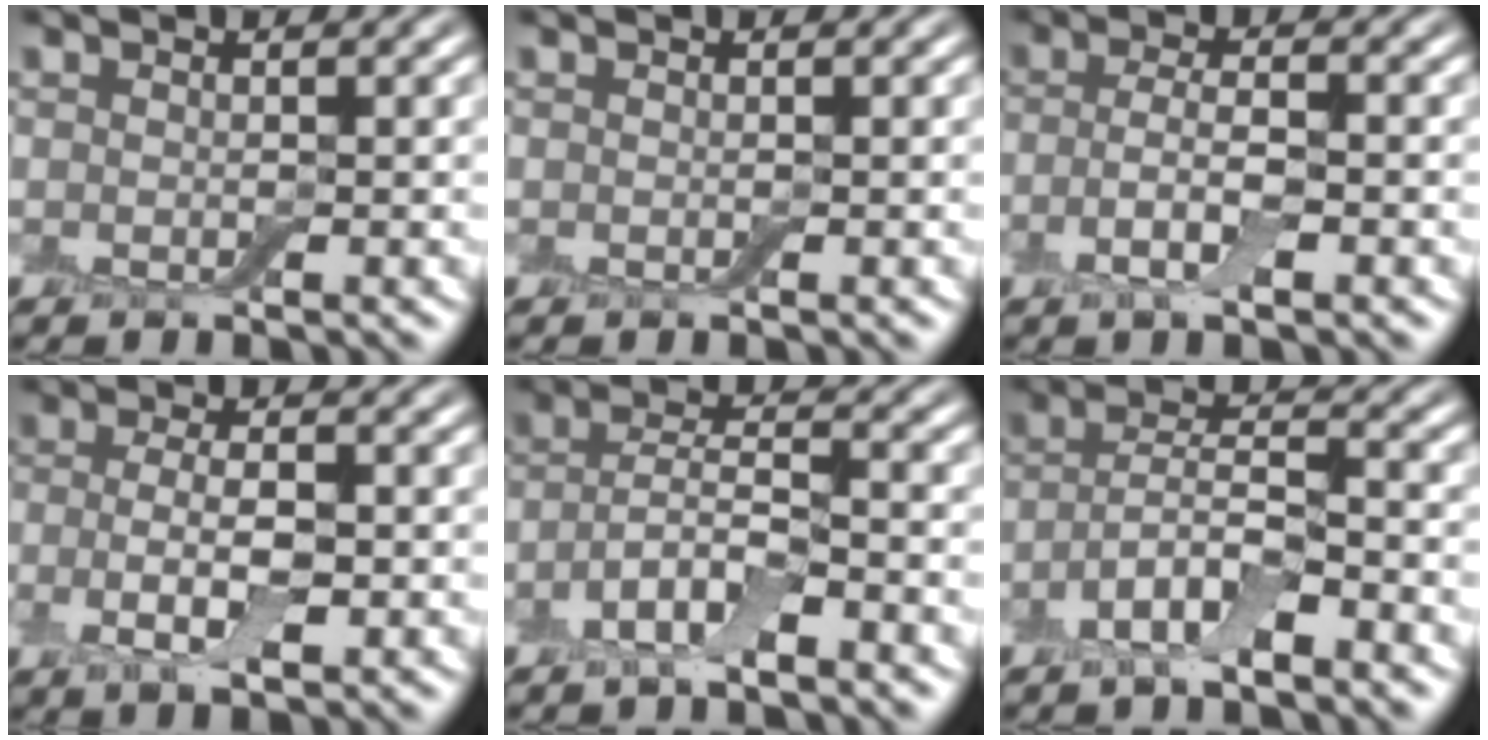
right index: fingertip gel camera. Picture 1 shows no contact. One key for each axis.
{"total": 0.0}
{"total": 3.3, "fx": -1.0, "fy": 1.0, "fz": 3.0, "tx": -0.062, "ty": -0.001, "tz": -0.024}
{"total": 4.2, "fx": -0.8, "fy": 1.6, "fz": 3.8, "tx": -0.080, "ty": -0.005, "tz": -0.020}
{"total": 4.0, "fx": -2.0, "fy": 1.3, "fz": 3.2, "tx": -0.068, "ty": 0.005, "tz": -0.047}
{"total": 4.5, "fx": -2.3, "fy": 1.5, "fz": 3.6, "tx": -0.074, "ty": 0.006, "tz": -0.050}